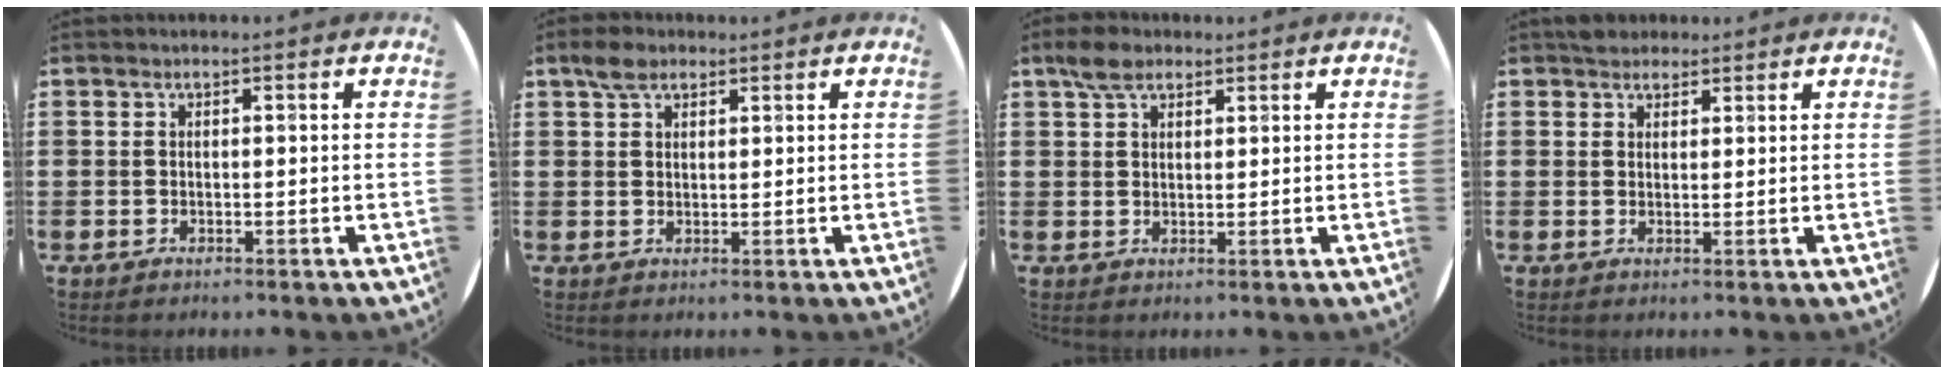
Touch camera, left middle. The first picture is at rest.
{"total": 2.8, "force": [2.1, 1.5, 1.1], "torque": [-0.016, 0.004, 0.038]}
{"total": 3.4, "force": [2.6, 1.7, 1.4], "torque": [-0.024, 0.004, 0.047]}
{"total": 2.3, "force": [2.0, 1.0, -0.1], "torque": [0.006, 0.003, 0.039]}